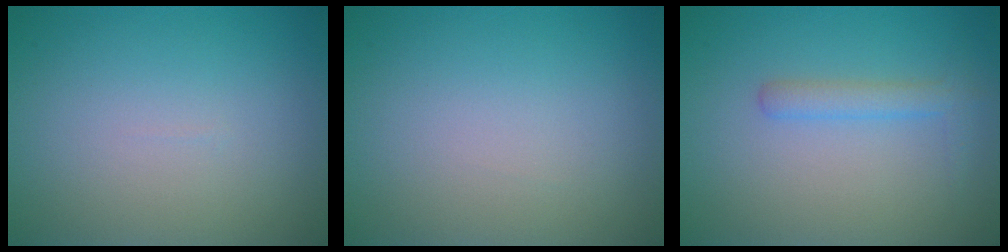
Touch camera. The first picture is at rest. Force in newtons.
{"total": 0.0}
{"total": 1.9, "press": 1.9, "slide": 0.2}